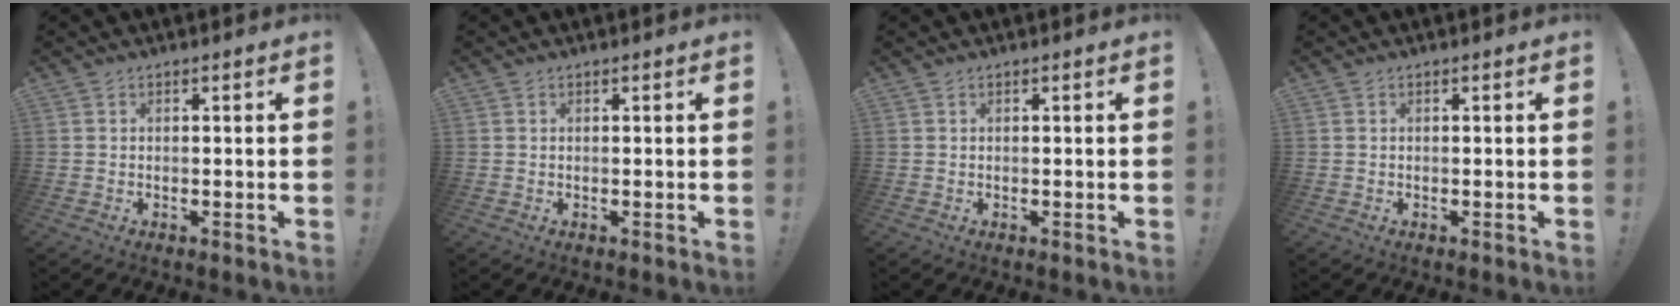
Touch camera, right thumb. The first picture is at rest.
{"total": 0.0}
{"total": 0.0}
{"total": 0.0}